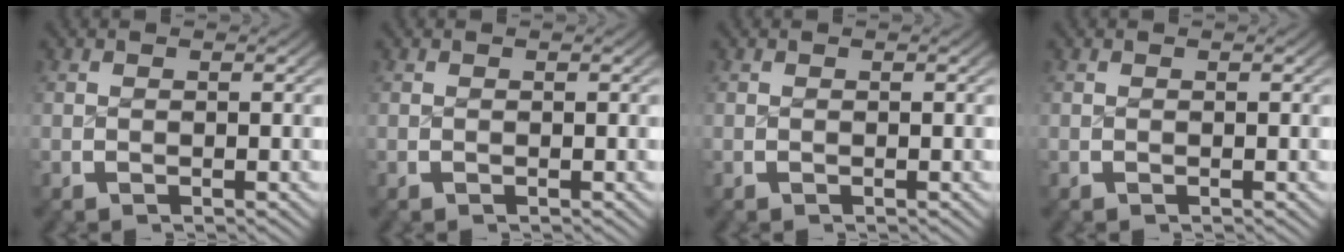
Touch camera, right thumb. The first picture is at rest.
{"total": 0.0}
{"total": 0.0}
{"total": 0.0}